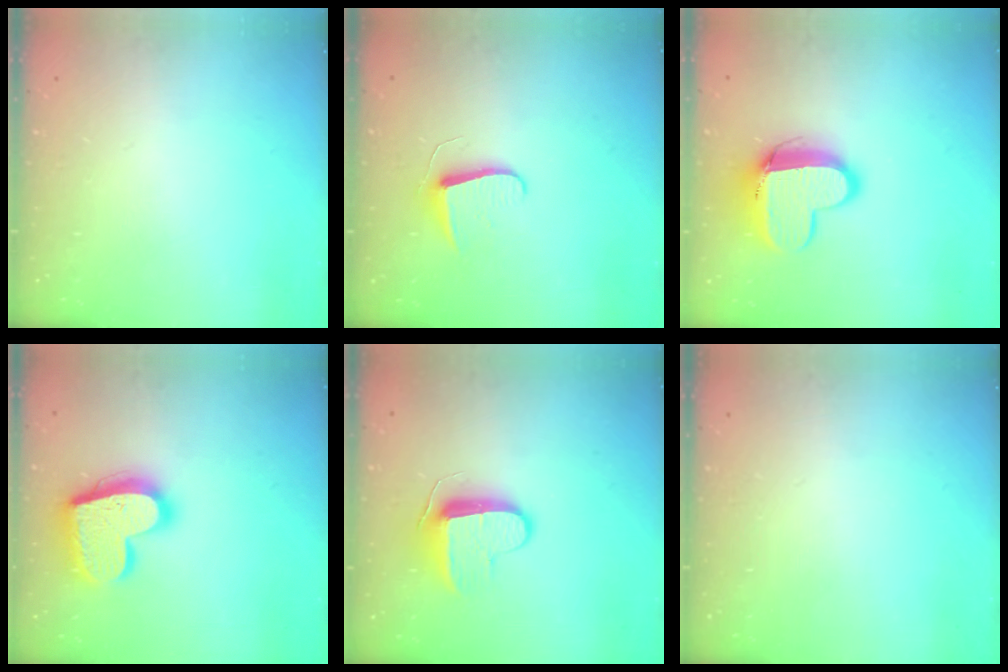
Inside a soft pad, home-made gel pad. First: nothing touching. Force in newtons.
{"total": 7.1, "press": 7.1, "slide": 0.7}
{"total": 12.1, "press": 12.0, "slide": 1.2}
{"total": 20.1, "press": 20.0, "slide": 1.7}
{"total": 9.2, "press": 9.2, "slide": 0.9}
{"total": 0.0}